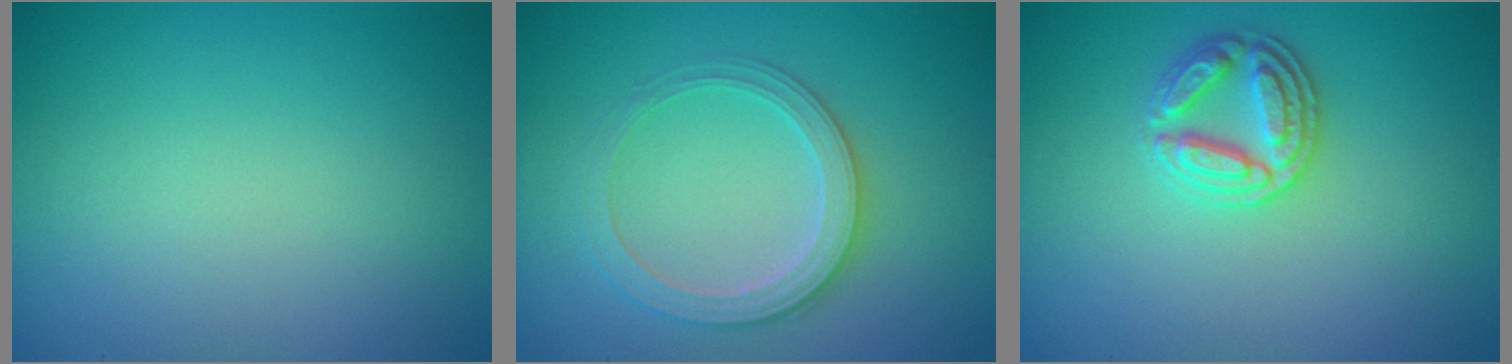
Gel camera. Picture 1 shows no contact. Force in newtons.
{"total": 2.8, "press": 2.7, "slide": 0.8}
{"total": 2.9, "press": 2.9, "slide": 0.5}